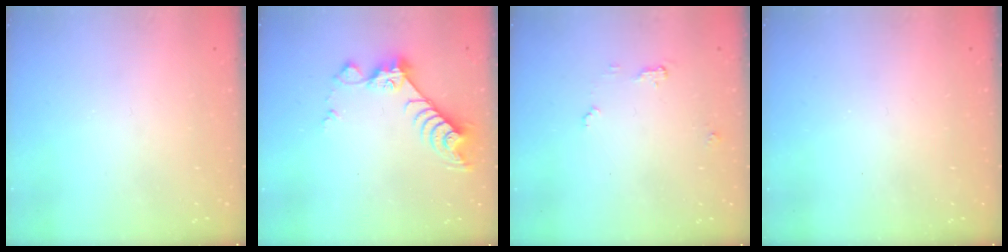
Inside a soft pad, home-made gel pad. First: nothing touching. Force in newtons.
{"total": 9.5, "press": 9.5, "slide": 0.5}
{"total": 4.9, "press": 4.9, "slide": 0.5}
{"total": 0.0}